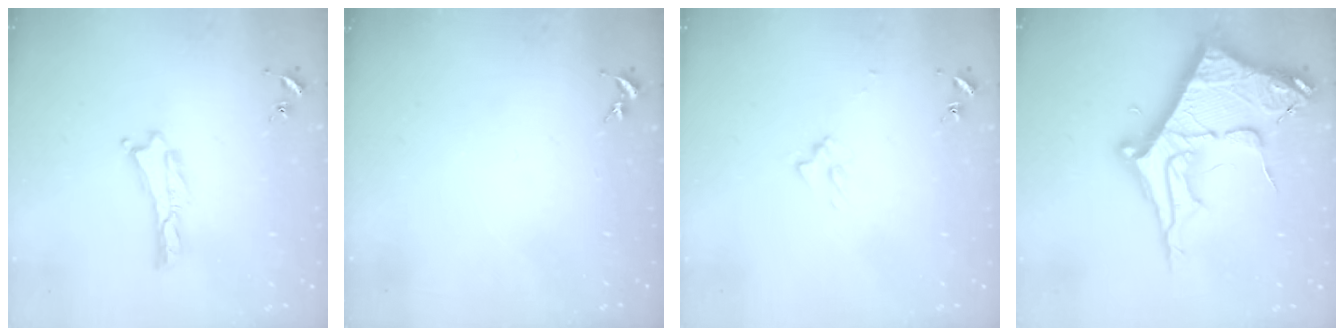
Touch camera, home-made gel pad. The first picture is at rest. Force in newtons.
{"total": 0.0}
{"total": 2.5, "press": 2.5, "slide": 0.4}
{"total": 12.4, "press": 12.4, "slide": 1.4}